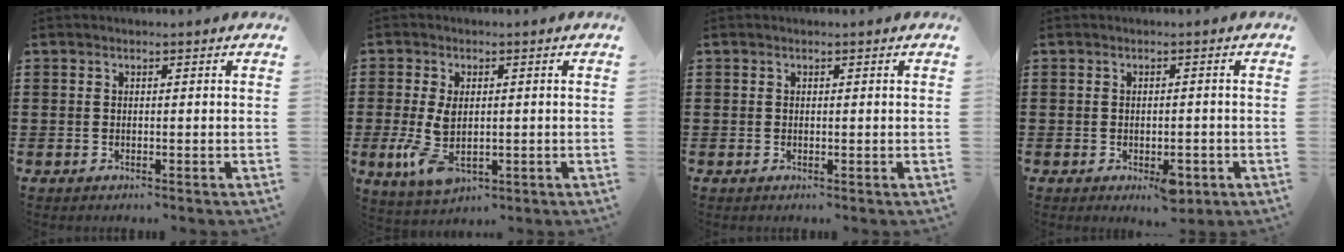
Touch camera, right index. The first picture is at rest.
{"total": 5.8, "force": [-0.7, 3.2, 4.8], "torque": [-0.116, -0.002, -0.017]}
{"total": 0.0}
{"total": 2.8, "force": [-1.5, 1.2, 2.1], "torque": [-0.034, 0.003, -0.027]}